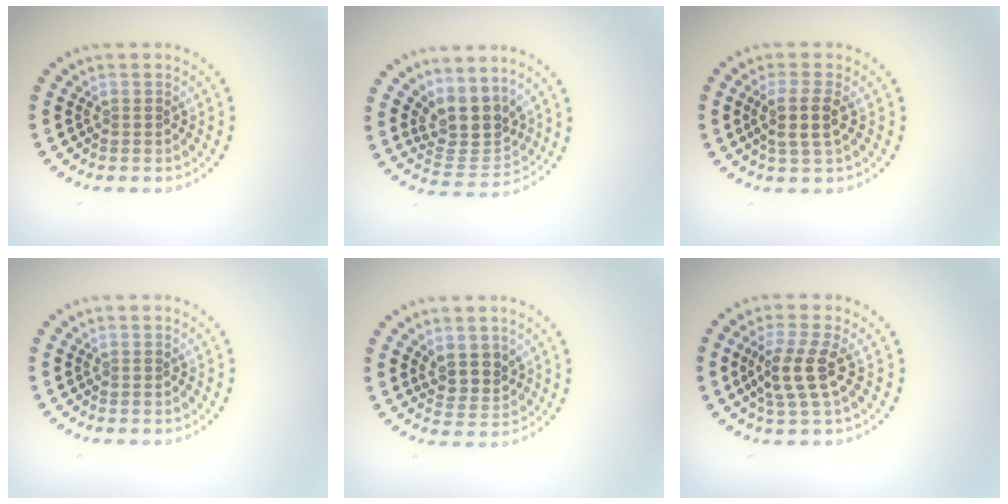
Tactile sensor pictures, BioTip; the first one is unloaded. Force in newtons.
{"total": 4.1, "press": 3.2, "slide": 2.5}
{"total": 2.7, "press": 2.3, "slide": 1.4}
{"total": 0.0}
{"total": 2.8, "press": 2.4, "slide": 1.4}
{"total": 3.4, "press": 3.0, "slide": 1.7}